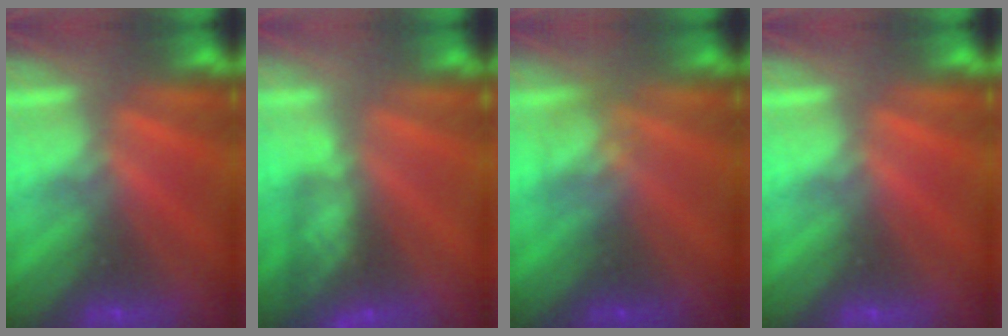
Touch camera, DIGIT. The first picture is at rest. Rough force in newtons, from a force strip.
{"total": 6.7}
{"total": 2.4}
{"total": 0.0}